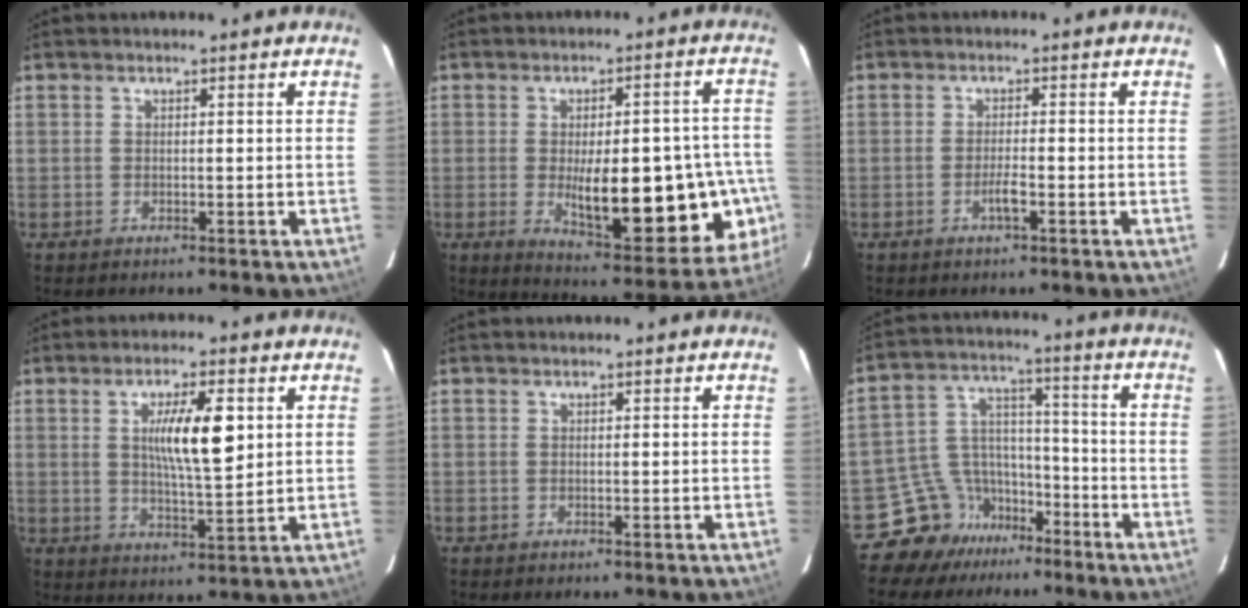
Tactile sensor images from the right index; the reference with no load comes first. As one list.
[{"total": 20.6, "force": [-4.1, 6.1, 19.3], "torque": [-0.191, 0.011, -0.030]}, {"total": 2.3, "force": [-1.0, 0.2, 2.0], "torque": [-0.039, -0.001, -0.019]}, {"total": 9.0, "force": [2.3, 1.6, 8.6], "torque": [-0.149, 0.000, 0.042]}, {"total": 0.0}, {"total": 10.3, "force": [-7.0, 7.6, 0.7], "torque": [-0.020, 0.070, -0.112]}]